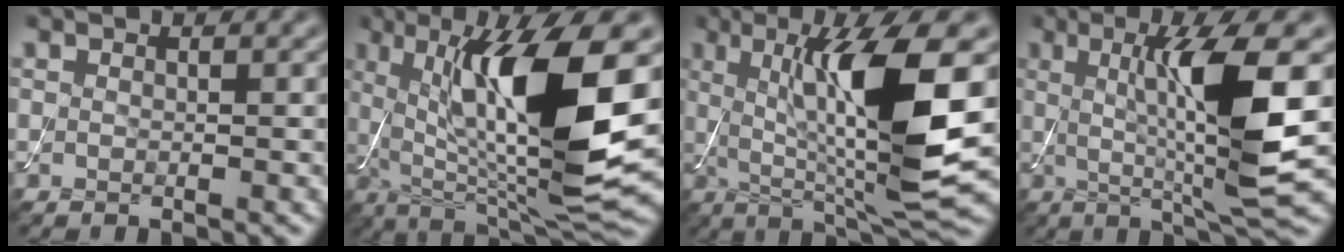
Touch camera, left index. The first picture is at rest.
{"total": 14.0, "force": [2.3, 3.7, 13.3], "torque": [-0.212, -0.010, 0.042]}
{"total": 11.6, "force": [1.3, 2.2, 11.3], "torque": [-0.177, -0.007, 0.032]}
{"total": 9.3, "force": [0.8, 1.4, 9.2], "torque": [-0.141, -0.013, 0.022]}